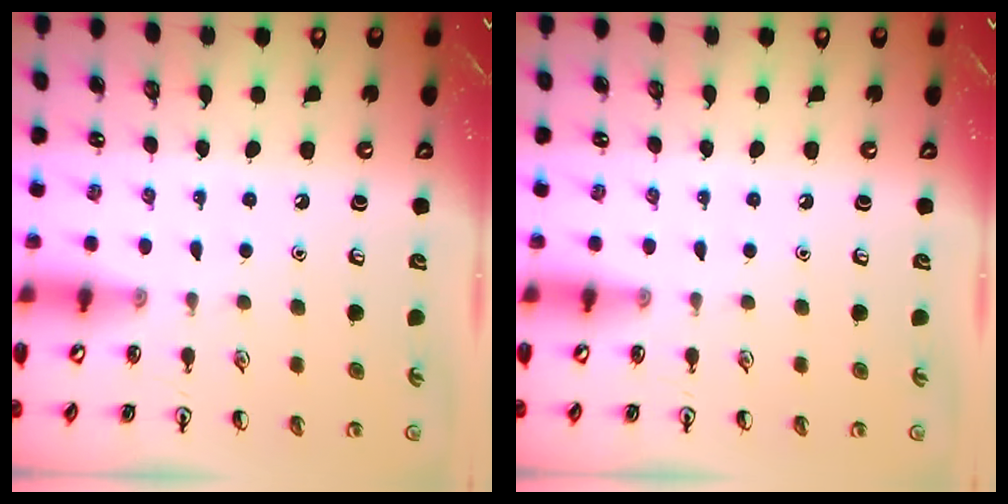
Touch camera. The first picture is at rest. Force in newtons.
{"total": 0.0}